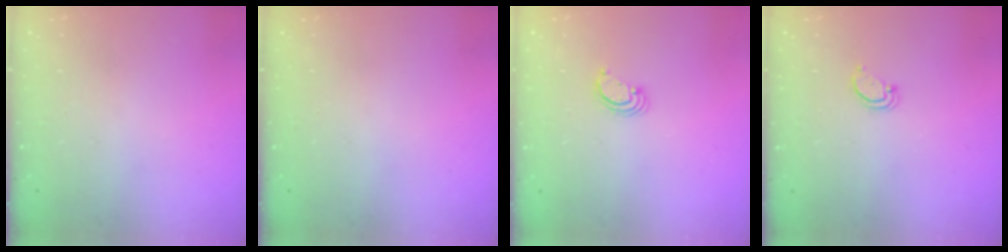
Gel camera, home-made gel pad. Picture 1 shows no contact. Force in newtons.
{"total": 0.0}
{"total": 2.7, "press": 2.7, "slide": 0.2}
{"total": 2.0, "press": 2.0, "slide": 0.2}